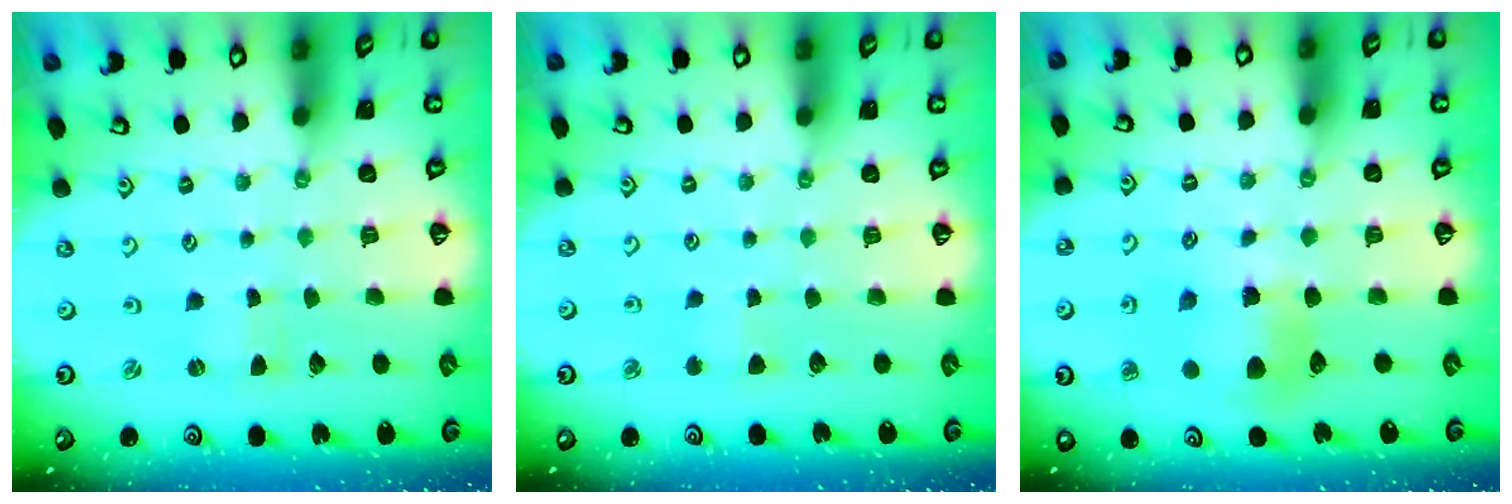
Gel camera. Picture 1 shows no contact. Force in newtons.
{"total": 2.3, "press": 2.3, "slide": 0.4}
{"total": 8.9, "press": 8.9, "slide": 0.9}